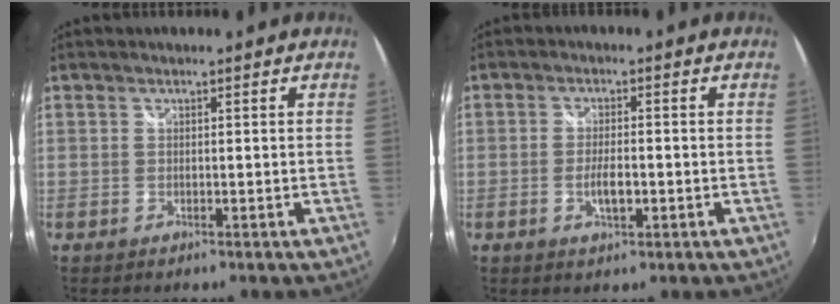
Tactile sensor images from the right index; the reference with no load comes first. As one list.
[{"total": 3.9, "force": [-1.2, 1.4, 3.4], "torque": [-0.068, -0.004, -0.020]}]